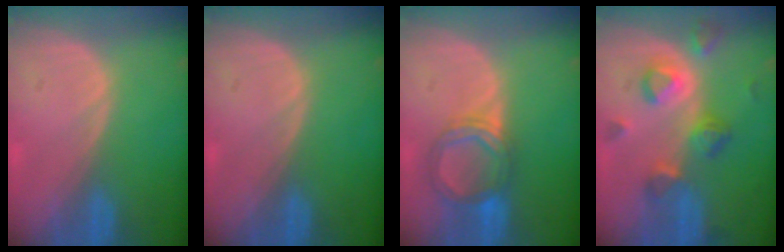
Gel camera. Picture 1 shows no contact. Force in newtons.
{"total": 0.0}
{"total": 5.5, "press": 5.5, "slide": 0.5}
{"total": 7.2, "press": 7.1, "slide": 1.0}